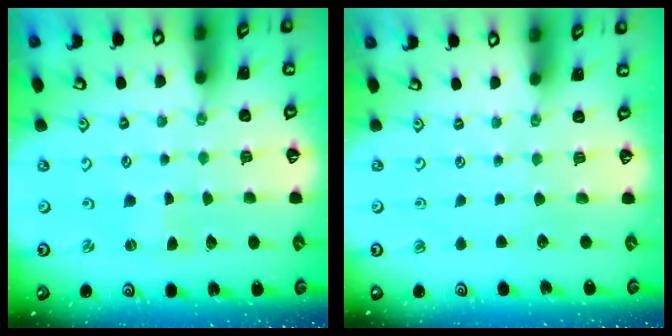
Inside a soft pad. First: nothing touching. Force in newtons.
{"total": 0.0}